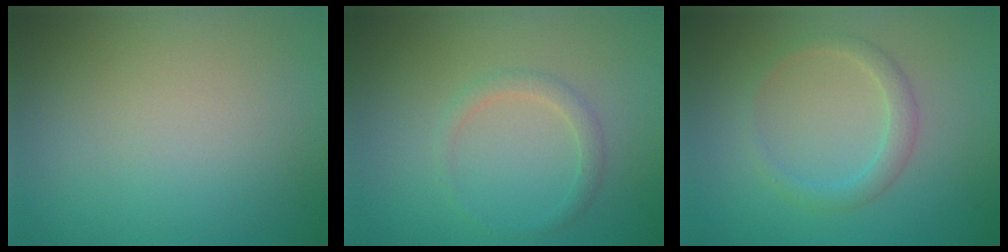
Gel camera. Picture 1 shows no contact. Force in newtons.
{"total": 1.5, "press": 1.5, "slide": 0.2}
{"total": 2.0, "press": 2.0, "slide": 0.1}